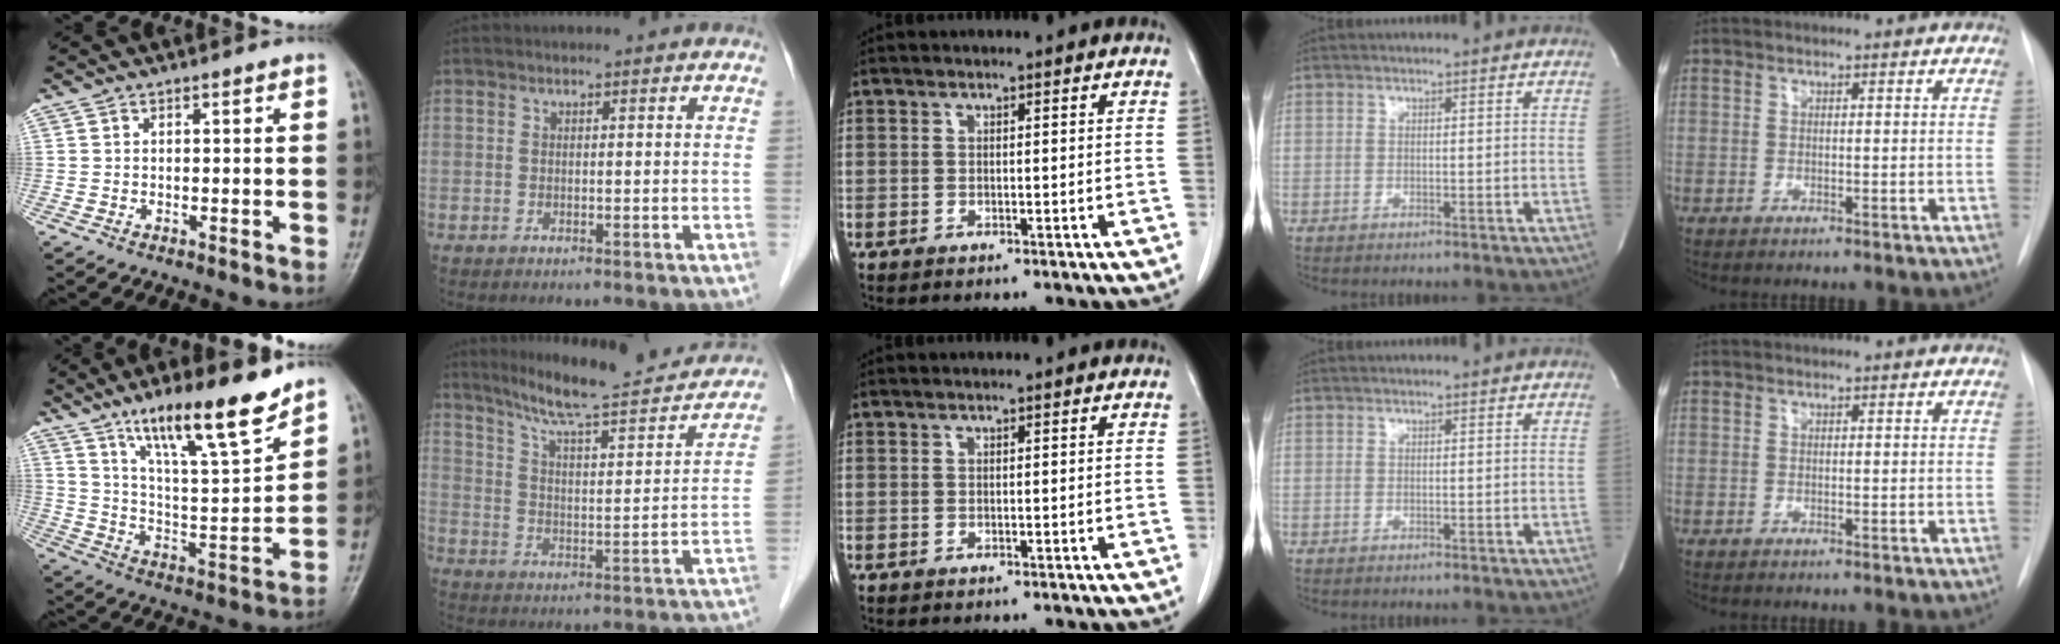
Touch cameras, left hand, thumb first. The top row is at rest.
{"thumb": {"total": 17.5, "force": [12.2, 3.5, 12.0], "torque": [-0.175, -0.072, 0.213]}, "index": {"total": 18.7, "force": [16.8, 1.5, 7.9], "torque": [-0.123, -0.020, 0.238]}}